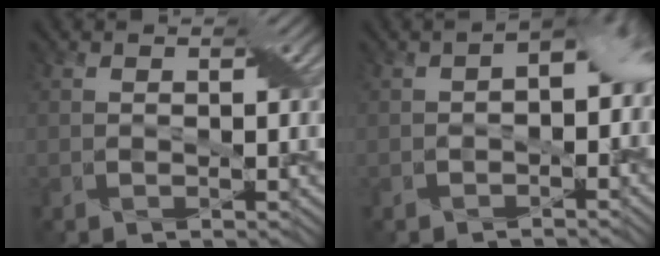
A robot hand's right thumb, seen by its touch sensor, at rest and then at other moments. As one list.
[{"total": 7.0, "force": [-0.5, 4.4, 5.4], "torque": [-0.043, 0.000, -0.004]}]